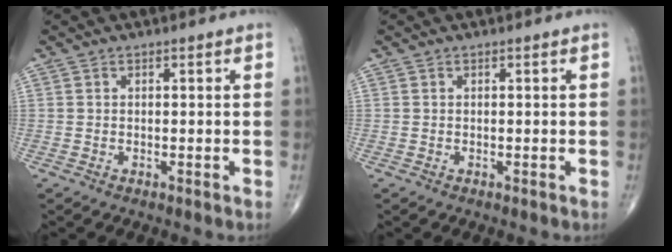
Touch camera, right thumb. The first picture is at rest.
{"total": 0.0}